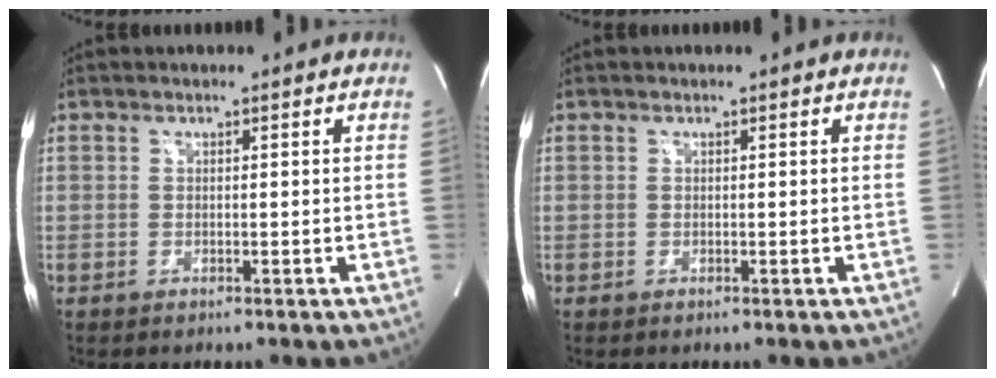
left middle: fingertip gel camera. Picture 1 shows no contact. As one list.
[{"total": 0.0}]